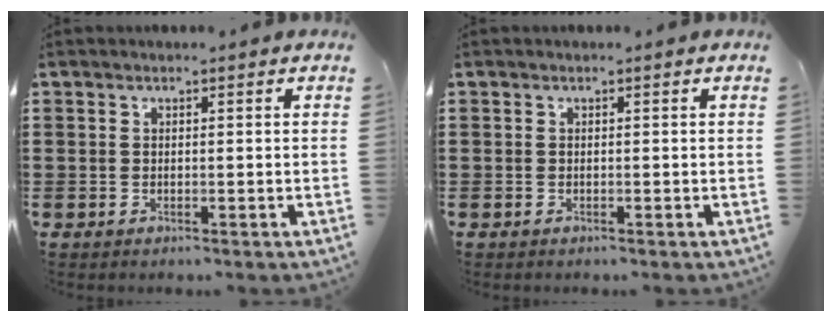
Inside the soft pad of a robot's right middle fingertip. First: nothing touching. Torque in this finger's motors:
{"motor_torque": [0.00, 0.00, 0.11, 0.00]}